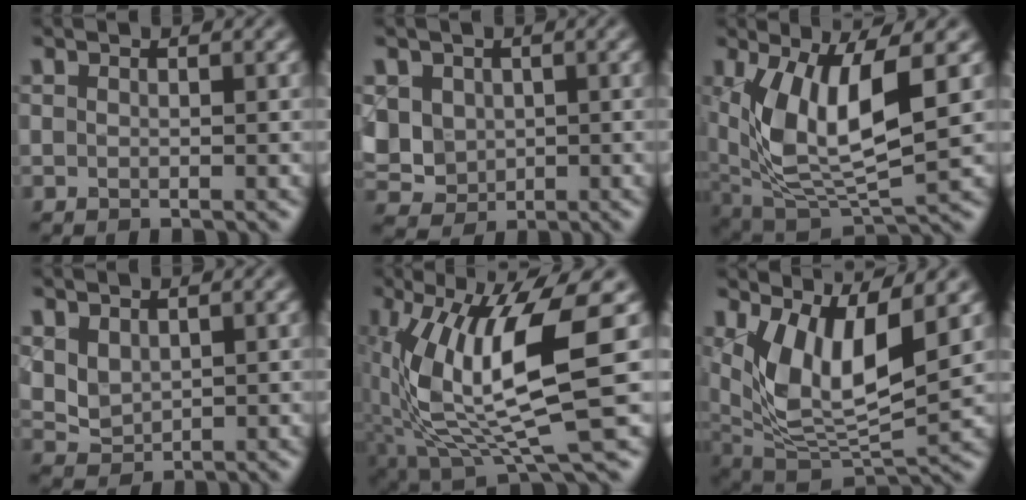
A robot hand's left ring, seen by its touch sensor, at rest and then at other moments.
{"total": 4.4, "force": [0.7, 3.9, 1.9], "torque": [-0.055, 0.003, 0.023]}
{"total": 9.5, "force": [1.8, 4.0, 8.5], "torque": [-0.182, -0.016, 0.041]}
{"total": 2.5, "force": [1.1, 1.7, 1.4], "torque": [-0.035, -0.003, 0.027]}
{"total": 10.9, "force": [0.9, 2.6, 10.5], "torque": [-0.202, -0.020, 0.021]}
{"total": 8.9, "force": [2.7, 3.7, 7.6], "torque": [-0.152, -0.017, 0.055]}